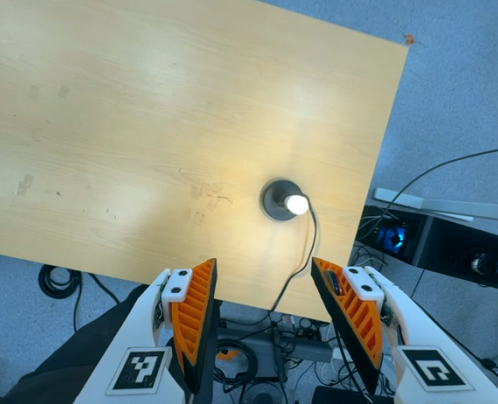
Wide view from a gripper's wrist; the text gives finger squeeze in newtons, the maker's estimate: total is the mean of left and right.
{"total": 0.0}